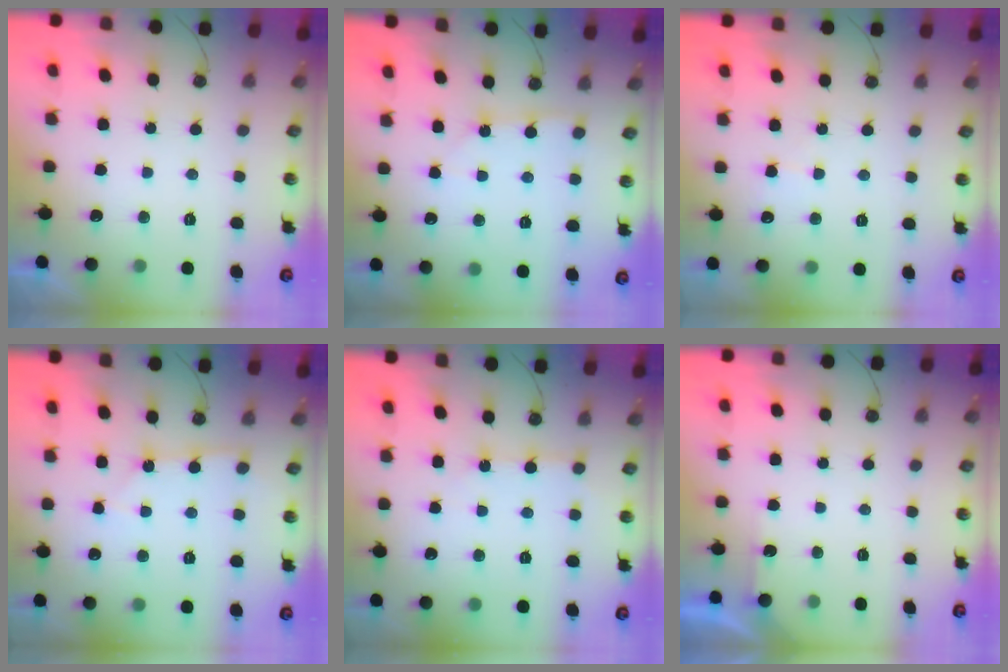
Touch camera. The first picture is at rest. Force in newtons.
{"total": 2.5, "press": 2.5, "slide": 0.3}
{"total": 3.8, "press": 3.8, "slide": 0.3}
{"total": 2.8, "press": 2.8, "slide": 0.2}
{"total": 3.9, "press": 3.9, "slide": 0.5}
{"total": 1.7, "press": 1.7, "slide": 0.3}